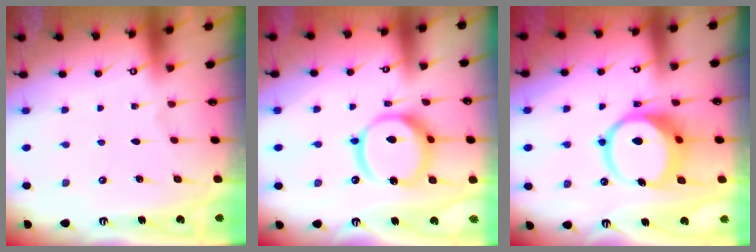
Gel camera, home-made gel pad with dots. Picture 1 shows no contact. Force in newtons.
{"total": 14.8, "press": 14.7, "slide": 1.9}
{"total": 12.5, "press": 12.4, "slide": 1.6}